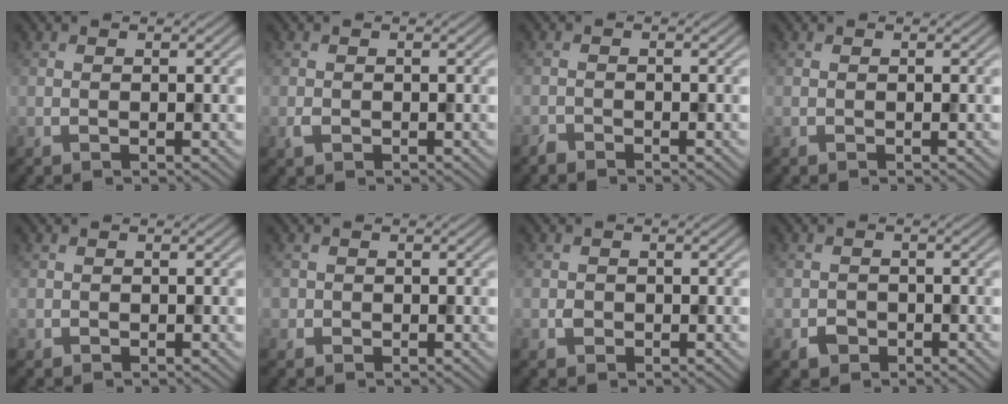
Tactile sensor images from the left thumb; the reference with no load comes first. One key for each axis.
{"total": 1.0, "fx": -0.4, "fy": 0.8, "fz": 0.5, "tx": -0.010, "ty": -0.005, "tz": -0.009}
{"total": 1.0, "fx": -1.0, "fy": 0.2, "fz": 0.1, "tx": 0.000, "ty": -0.001, "tz": -0.022}
{"total": 0.0}
{"total": 0.6, "fx": -0.1, "fy": 0.6, "fz": 0.0, "tx": 0.003, "ty": -0.005, "tz": -0.004}
{"total": 1.2, "fx": -0.2, "fy": 1.2, "fz": 0.1, "tx": 0.005, "ty": -0.004, "tz": -0.008}
{"total": 1.1, "fx": -0.3, "fy": 1.0, "fz": 0.3, "tx": -0.003, "ty": -0.004, "tz": -0.010}
{"total": 1.9, "fx": -1.1, "fy": 1.5, "fz": 0.5, "tx": -0.005, "ty": -0.004, "tz": -0.024}